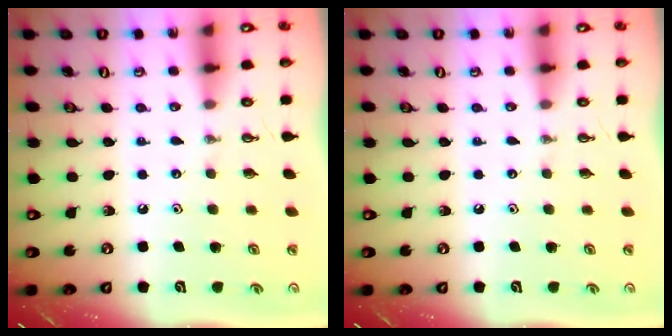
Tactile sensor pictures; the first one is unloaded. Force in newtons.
{"total": 0.0}